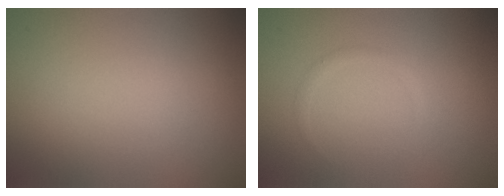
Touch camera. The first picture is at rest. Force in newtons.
{"total": 0.7, "press": 0.7, "slide": 0.1}